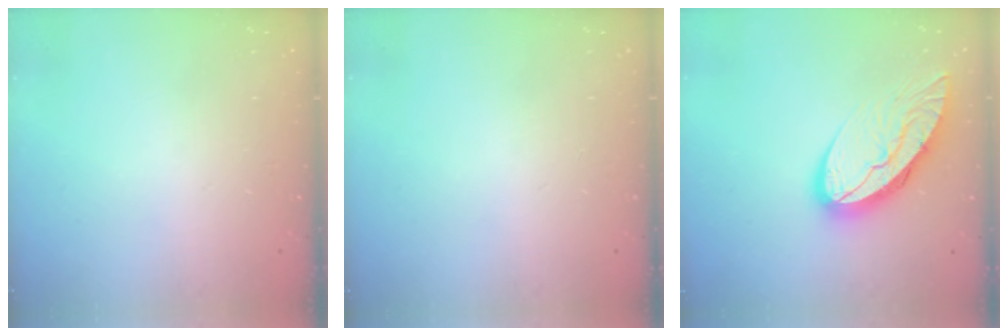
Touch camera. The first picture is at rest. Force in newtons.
{"total": 0.0}
{"total": 12.3, "press": 12.2, "slide": 1.1}